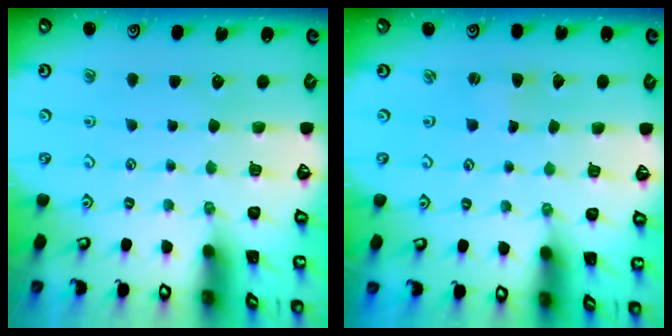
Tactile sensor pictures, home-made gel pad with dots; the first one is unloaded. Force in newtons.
{"total": 0.6, "press": 0.6, "slide": 0.1}